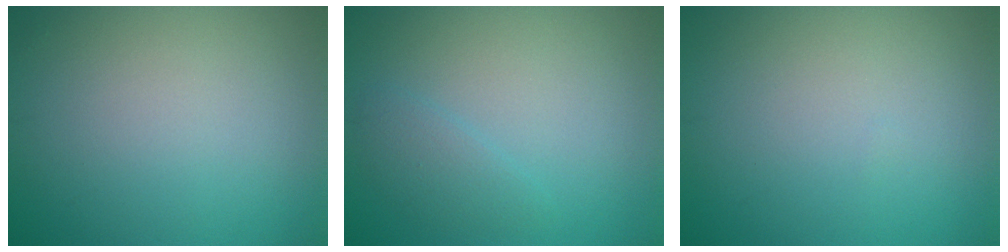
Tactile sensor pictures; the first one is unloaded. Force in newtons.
{"total": 1.5, "press": 1.5, "slide": 0.1}
{"total": 0.0}